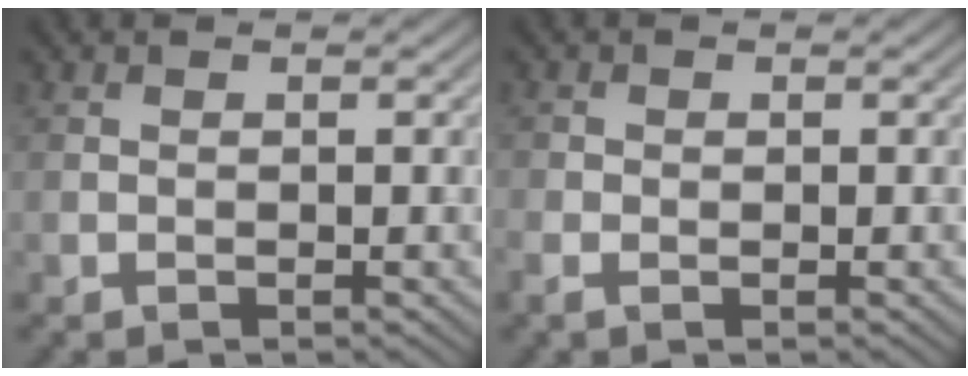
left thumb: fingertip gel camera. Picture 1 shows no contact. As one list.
[{"total": 1.6, "force": [-0.8, 1.0, 1.1], "torque": [-0.029, -0.003, -0.017]}]